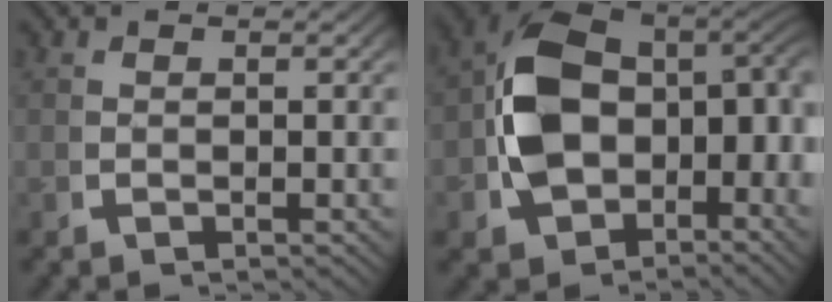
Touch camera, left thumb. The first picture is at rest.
{"total": 16.2, "force": [0.0, 11.2, 11.7], "torque": [-0.234, -0.027, 0.014]}